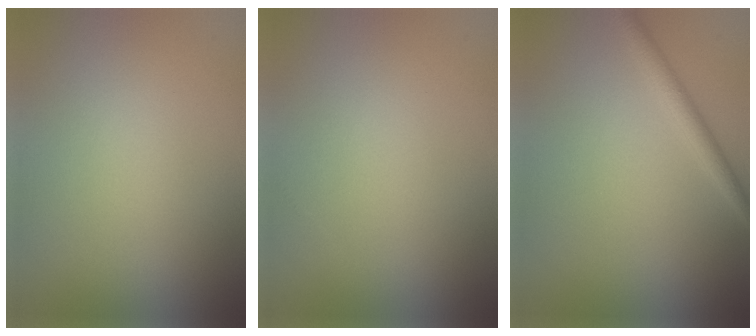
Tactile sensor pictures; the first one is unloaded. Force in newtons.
{"total": 0.0}
{"total": 1.9, "press": 1.9, "slide": 0.1}